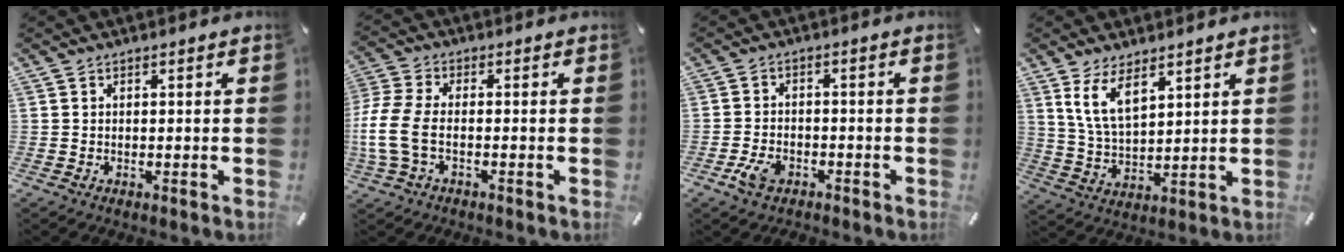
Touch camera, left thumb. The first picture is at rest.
{"total": 8.4, "force": [-2.1, 4.4, 6.9], "torque": [-0.164, -0.010, -0.040]}
{"total": 4.5, "force": [-2.7, 2.7, 2.5], "torque": [-0.058, 0.009, -0.052]}
{"total": 10.0, "force": [5.7, 4.0, 7.1], "torque": [-0.180, -0.026, 0.106]}